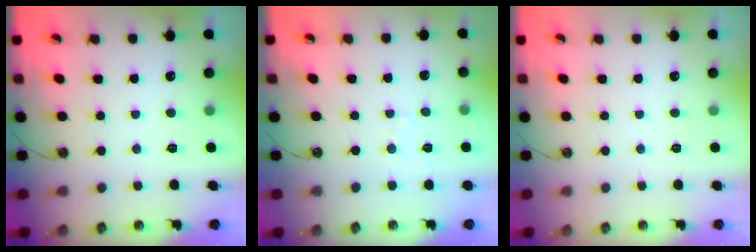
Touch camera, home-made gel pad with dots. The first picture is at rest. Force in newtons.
{"total": 3.1, "press": 3.0, "slide": 0.6}
{"total": 0.0}